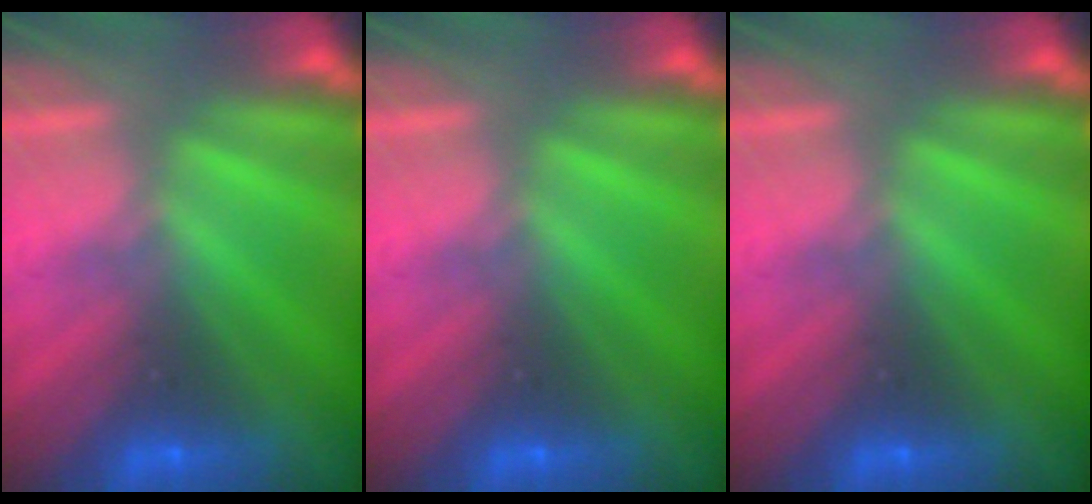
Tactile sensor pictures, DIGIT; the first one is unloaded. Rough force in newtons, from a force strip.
{"total": 0.0}
{"total": 0.0}